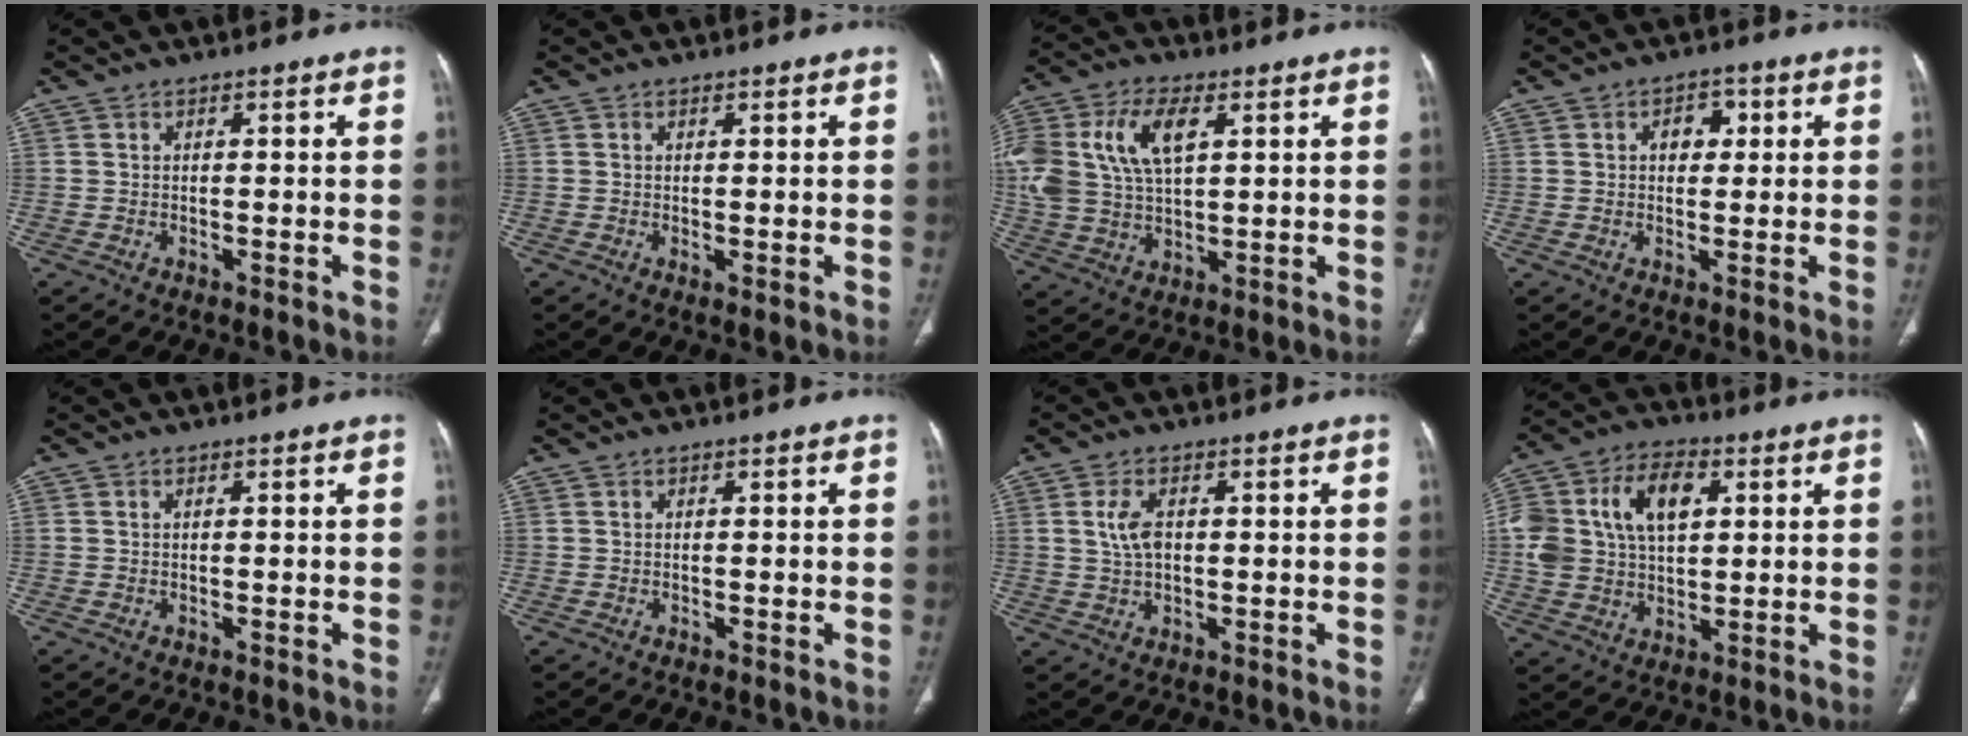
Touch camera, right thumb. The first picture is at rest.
{"total": 0.7, "force": [0.0, 0.2, 0.7], "torque": [-0.017, -0.006, 0.002]}
{"total": 18.6, "force": [5.7, 10.9, 14.0], "torque": [-0.322, 0.011, 0.107]}
{"total": 3.9, "force": [1.0, 2.8, 2.5], "torque": [-0.015, 0.001, 0.010]}
{"total": 0.0}
{"total": 0.0}
{"total": 4.7, "force": [0.8, 2.7, 3.8], "torque": [-0.080, 0.001, 0.018]}
{"total": 17.3, "force": [4.2, 11.4, 12.3], "torque": [-0.244, 0.013, 0.077]}